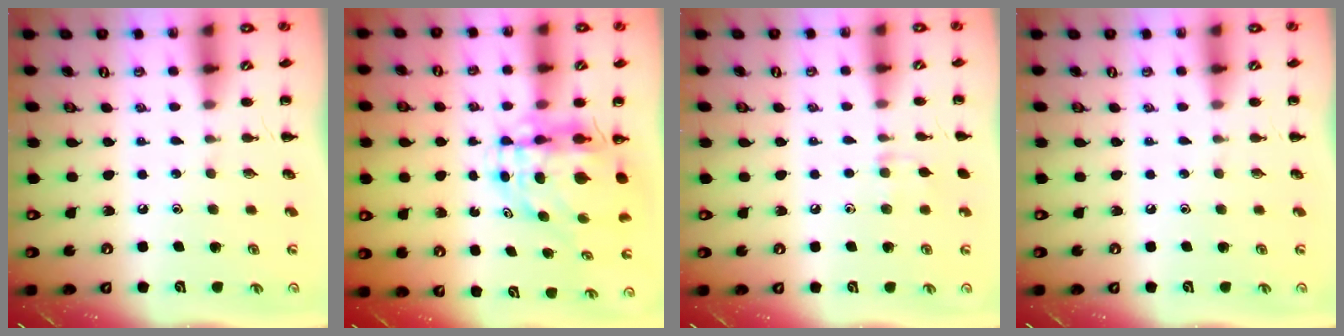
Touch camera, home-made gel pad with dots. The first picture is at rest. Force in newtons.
{"total": 7.1, "press": 6.9, "slide": 1.4}
{"total": 5.9, "press": 5.5, "slide": 2.2}
{"total": 0.0}